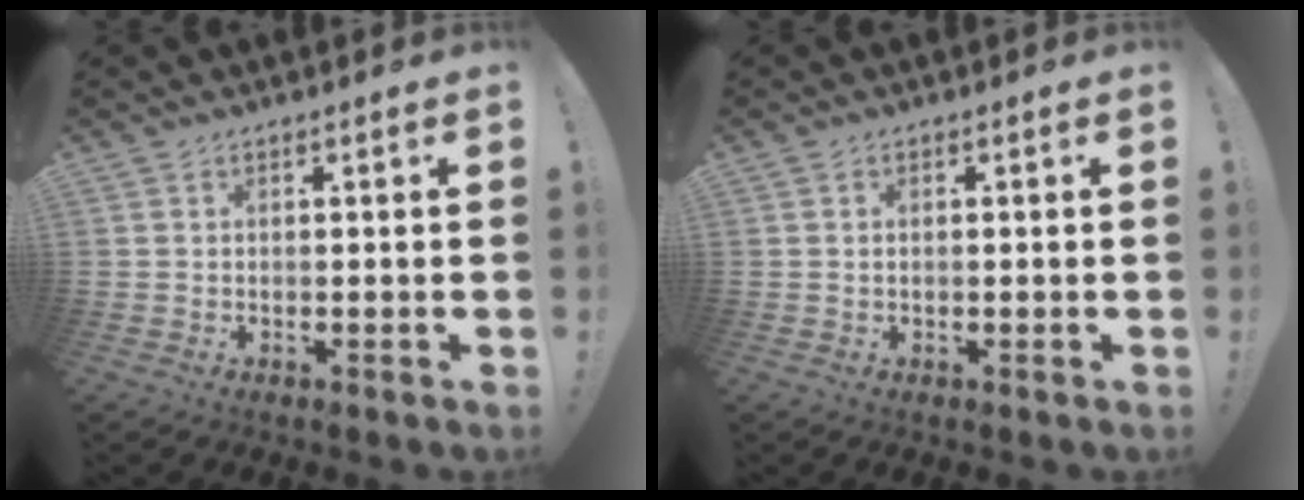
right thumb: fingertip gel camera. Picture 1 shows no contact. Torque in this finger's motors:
{"motor_torque": [0.47, 0.19, -0.06, 0.13, 0.06]}